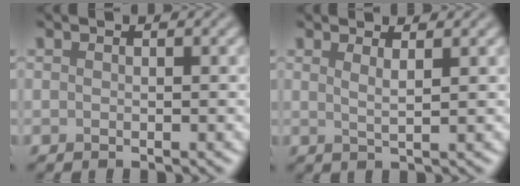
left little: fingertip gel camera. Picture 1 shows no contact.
{"total": 1.7, "force": [0.9, 0.5, 1.3], "torque": [-0.013, 0.000, 0.010]}